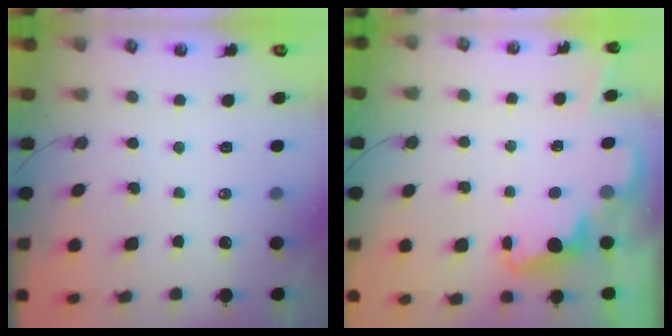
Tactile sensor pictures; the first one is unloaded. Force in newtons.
{"total": 2.3, "press": 2.2, "slide": 0.6}